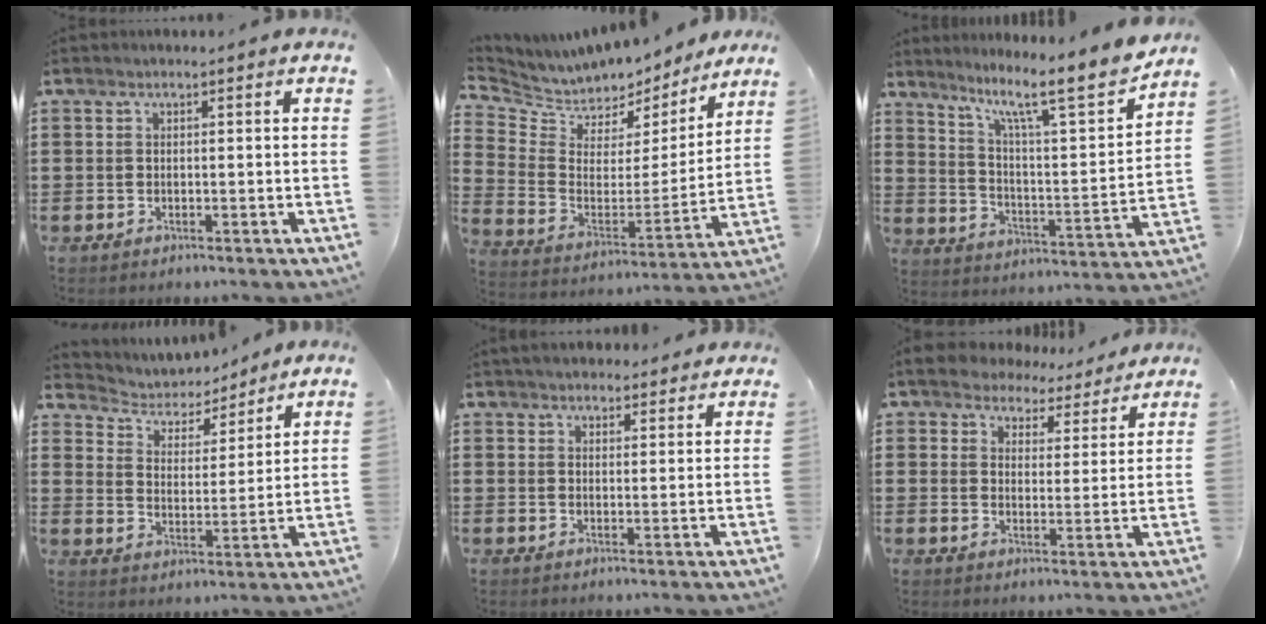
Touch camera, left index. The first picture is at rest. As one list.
[{"total": 6.2, "force": [5.9, 1.9, -0.1], "torque": [-0.041, -0.057, 0.098]}, {"total": 9.7, "force": [7.8, 0.7, 5.7], "torque": [-0.120, -0.059, 0.116]}, {"total": 4.2, "force": [3.9, 1.5, 0.3], "torque": [-0.034, -0.025, 0.063]}, {"total": 2.9, "force": [2.8, 0.7, 0.3], "torque": [-0.012, -0.001, 0.052]}, {"total": 5.5, "force": [5.2, 1.9, 0.1], "torque": [-0.021, -0.024, 0.093]}]